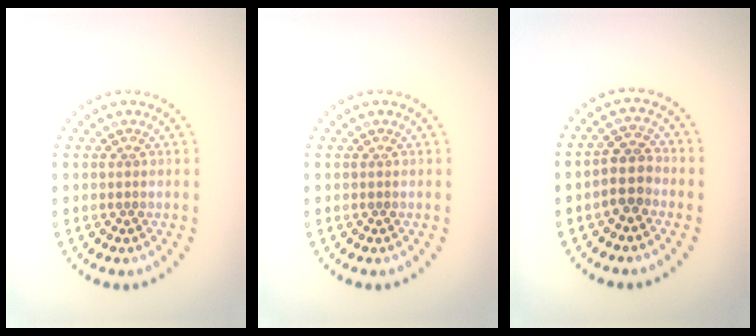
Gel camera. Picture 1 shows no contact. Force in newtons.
{"total": 0.0}
{"total": 2.8, "press": 2.5, "slide": 1.2}